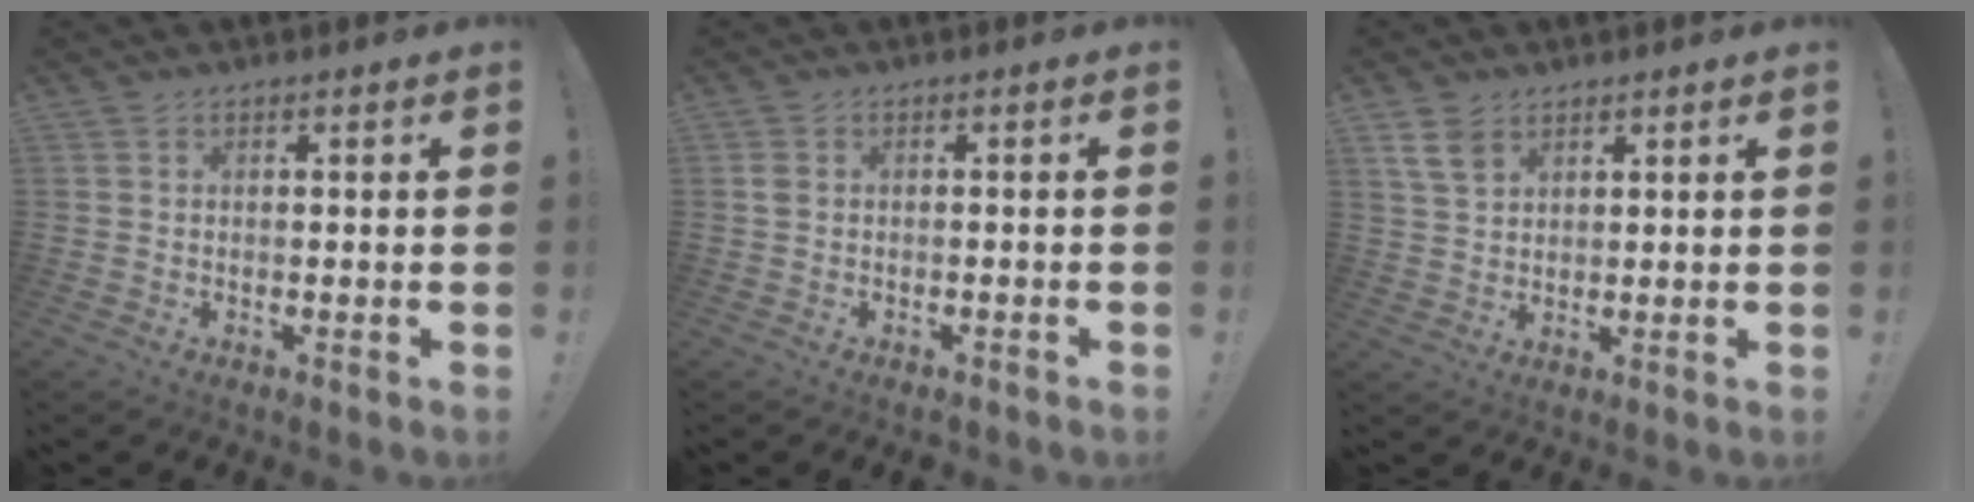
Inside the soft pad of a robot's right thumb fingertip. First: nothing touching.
{"total": 2.2, "force": [-1.0, 1.5, 1.3], "torque": [-0.028, 0.009, -0.015]}
{"total": 5.9, "force": [3.6, 3.5, 3.2], "torque": [-0.054, -0.012, 0.072]}